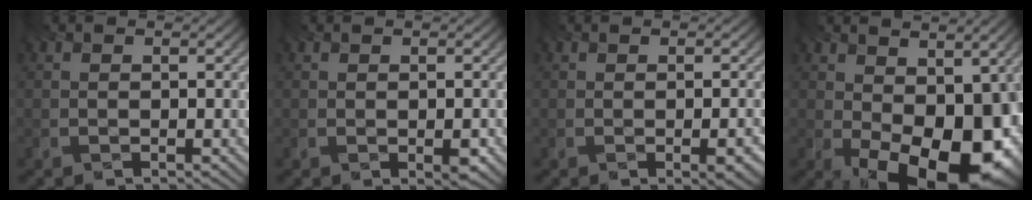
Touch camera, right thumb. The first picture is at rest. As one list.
[{"total": 1.6, "force": [-0.5, 0.5, 1.4], "torque": [-0.020, -0.003, -0.007]}, {"total": 3.2, "force": [-1.1, 1.0, 2.9], "torque": [-0.025, 0.002, -0.015]}, {"total": 15.7, "force": [-2.2, 9.0, 12.6], "torque": [-0.150, -0.034, -0.004]}]